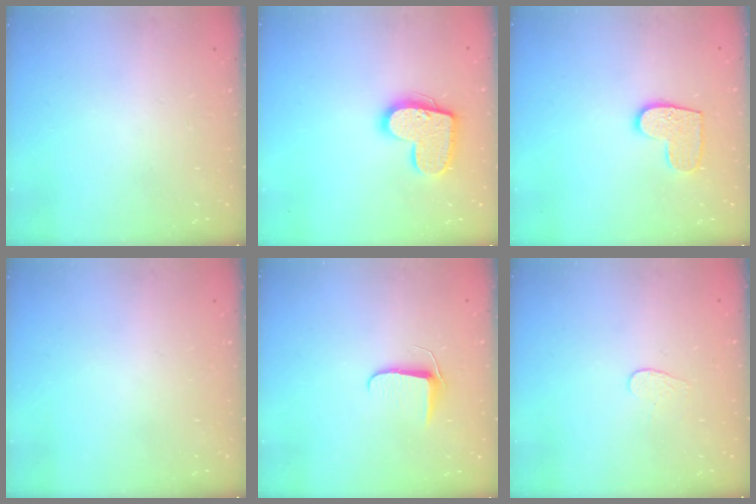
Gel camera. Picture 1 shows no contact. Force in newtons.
{"total": 15.7, "press": 15.6, "slide": 0.9}
{"total": 9.3, "press": 9.3, "slide": 0.3}
{"total": 0.0}
{"total": 6.4, "press": 6.3, "slide": 0.8}
{"total": 3.4, "press": 3.4, "slide": 0.3}